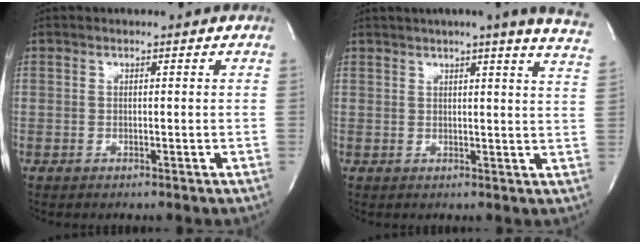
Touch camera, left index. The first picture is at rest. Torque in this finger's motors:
{"motor_torque": [-0.20, -0.30, 0.55, 0.12]}